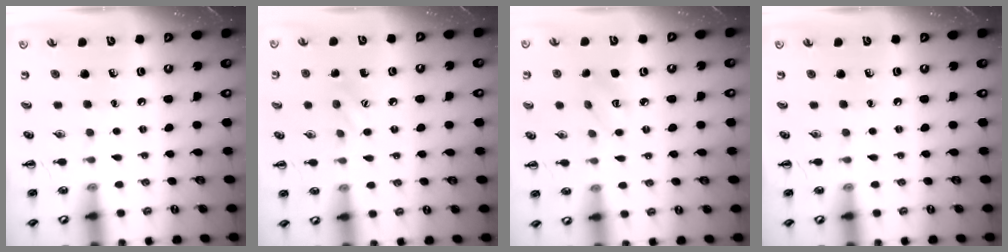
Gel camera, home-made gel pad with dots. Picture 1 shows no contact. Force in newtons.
{"total": 6.7, "press": 6.5, "slide": 1.6}
{"total": 3.3, "press": 3.2, "slide": 0.9}
{"total": 0.0}